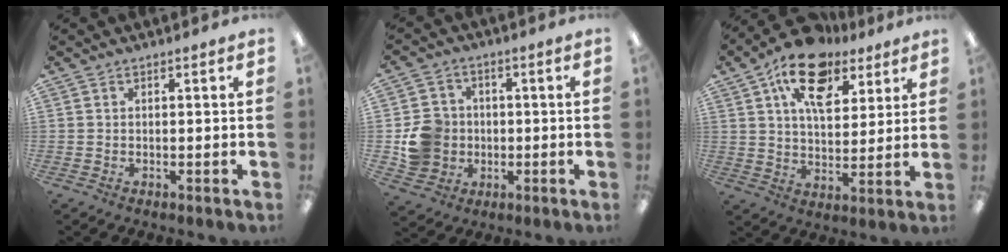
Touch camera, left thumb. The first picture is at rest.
{"total": 9.6, "force": [-0.9, 9.1, 2.9], "torque": [-0.066, 0.013, -0.008]}
{"total": 15.8, "force": [9.5, 8.8, 9.0], "torque": [-0.138, -0.042, 0.168]}